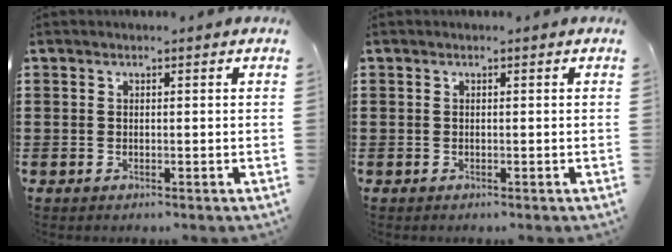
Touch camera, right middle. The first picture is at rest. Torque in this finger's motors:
{"motor_torque": [0.28, 0.04, 0.65, 0.01]}